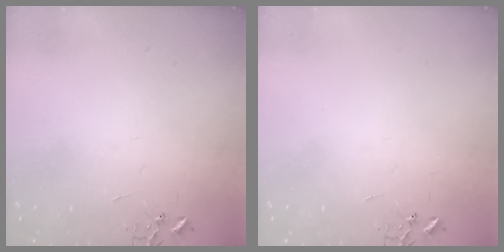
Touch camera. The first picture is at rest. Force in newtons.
{"total": 0.0}